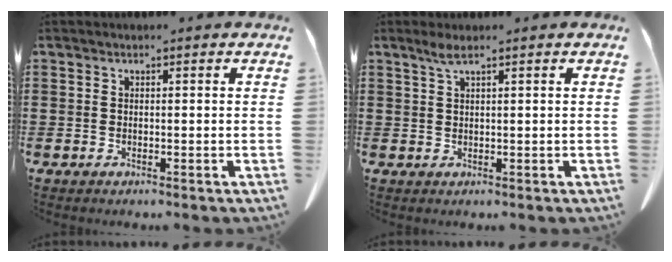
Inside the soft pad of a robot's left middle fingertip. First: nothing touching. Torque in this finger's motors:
{"motor_torque": [0.44, 0.19, 0.06, 0.02]}